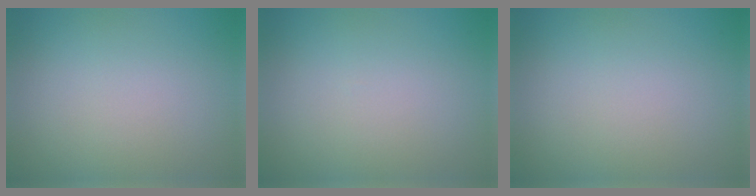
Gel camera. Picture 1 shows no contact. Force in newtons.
{"total": 0.0}
{"total": 0.0}